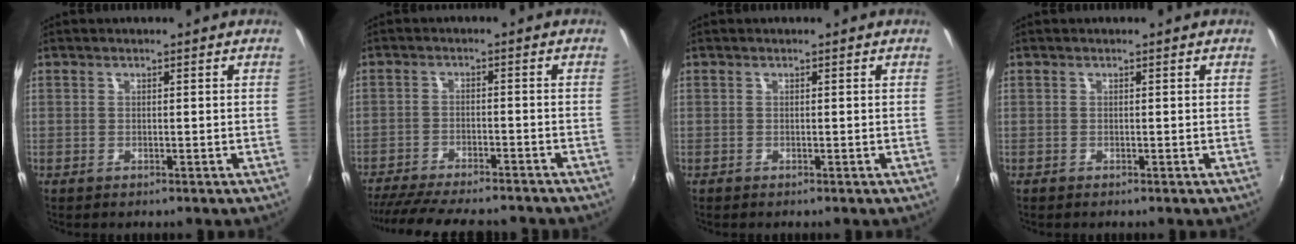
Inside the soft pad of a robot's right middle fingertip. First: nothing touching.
{"total": 16.3, "force": [-14.1, 3.4, 7.3], "torque": [-0.149, -0.027, -0.214]}
{"total": 0.0}
{"total": 0.0}